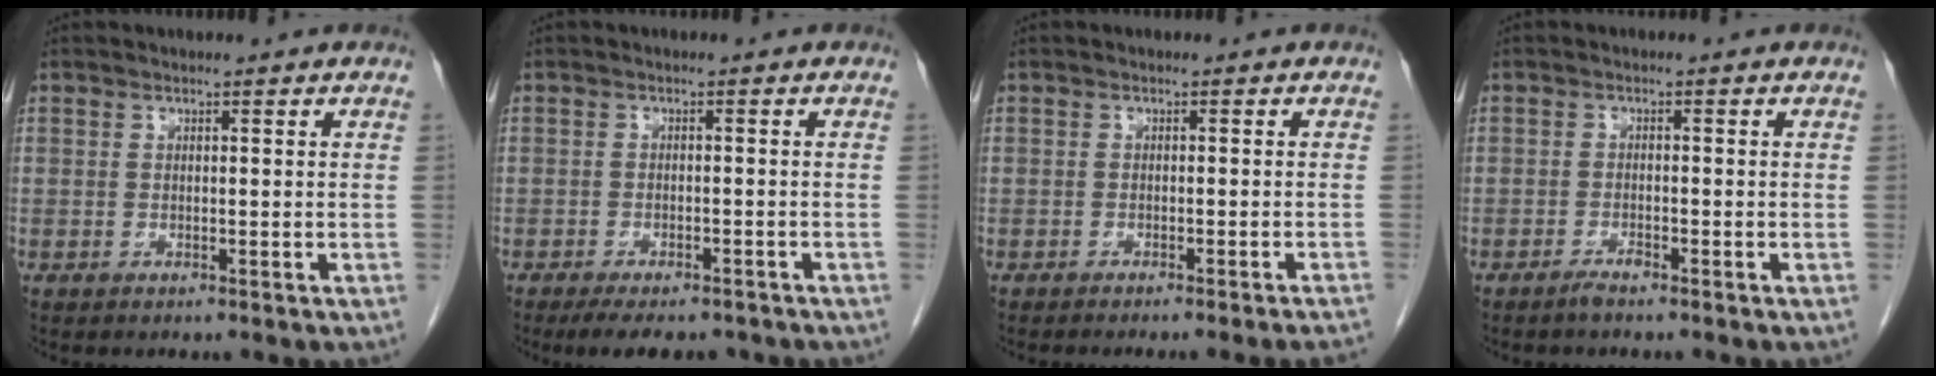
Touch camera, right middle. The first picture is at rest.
{"total": 8.2, "force": [-6.7, 2.8, 3.8], "torque": [-0.050, -0.006, -0.092]}
{"total": 7.0, "force": [-6.2, -1.5, 2.8], "torque": [-0.010, -0.020, -0.075]}
{"total": 1.5, "force": [-1.3, 0.0, 0.7], "torque": [-0.020, -0.002, -0.025]}